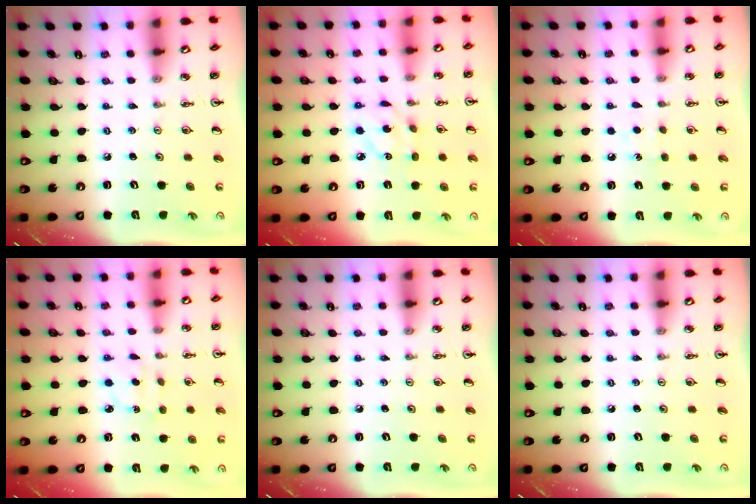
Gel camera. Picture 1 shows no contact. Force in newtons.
{"total": 6.9, "press": 6.9, "slide": 0.1}
{"total": 5.1, "press": 5.1, "slide": 0.6}
{"total": 3.2, "press": 3.2, "slide": 0.4}
{"total": 0.0}
{"total": 0.0}